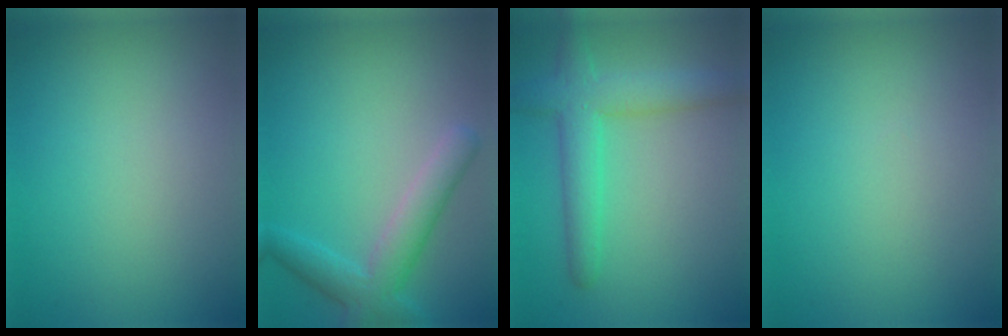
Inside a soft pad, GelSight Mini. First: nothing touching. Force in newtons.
{"total": 4.2, "press": 4.2, "slide": 0.2}
{"total": 4.9, "press": 4.9, "slide": 0.3}
{"total": 0.0}